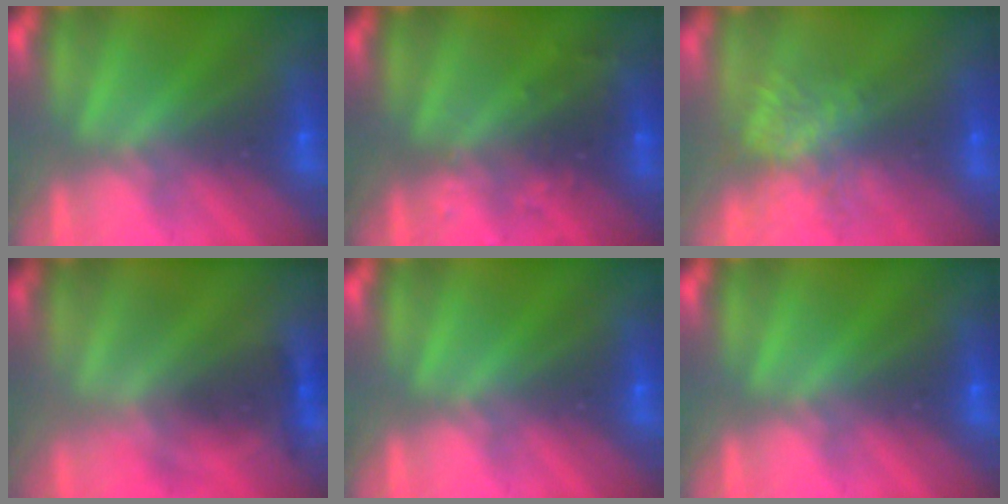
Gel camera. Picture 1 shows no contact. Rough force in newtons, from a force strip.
{"total": 2.9}
{"total": 7.5}
{"total": 2.3}
{"total": 0.0}
{"total": 0.0}